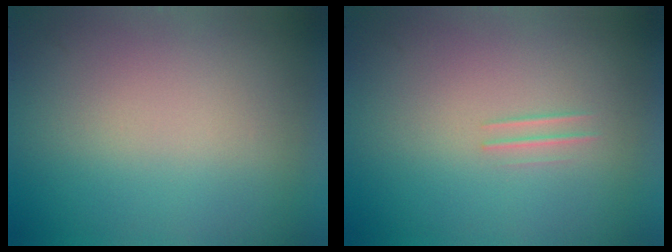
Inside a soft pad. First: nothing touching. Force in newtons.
{"total": 1.1}